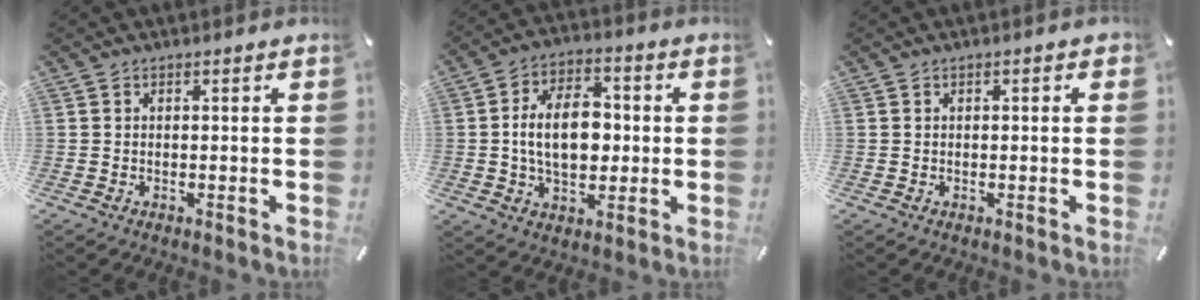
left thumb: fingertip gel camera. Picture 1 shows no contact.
{"total": 13.1, "force": [0.1, 8.6, 9.8], "torque": [-0.181, 0.009, 0.001]}
{"total": 0.6, "force": [0.0, 0.3, 0.5], "torque": [-0.009, 0.002, 0.000]}